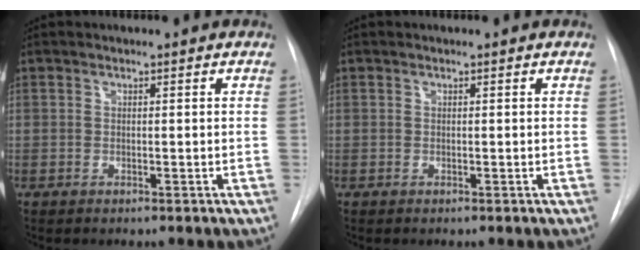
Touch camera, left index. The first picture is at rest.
{"total": 0.0}